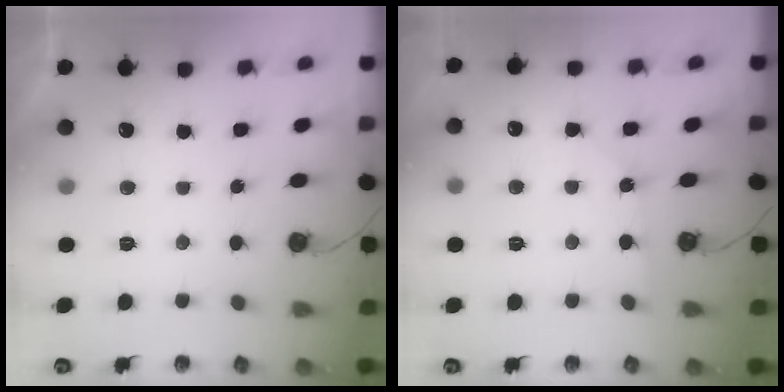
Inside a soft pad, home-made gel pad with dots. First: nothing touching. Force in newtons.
{"total": 3.5, "press": 3.5, "slide": 0.6}